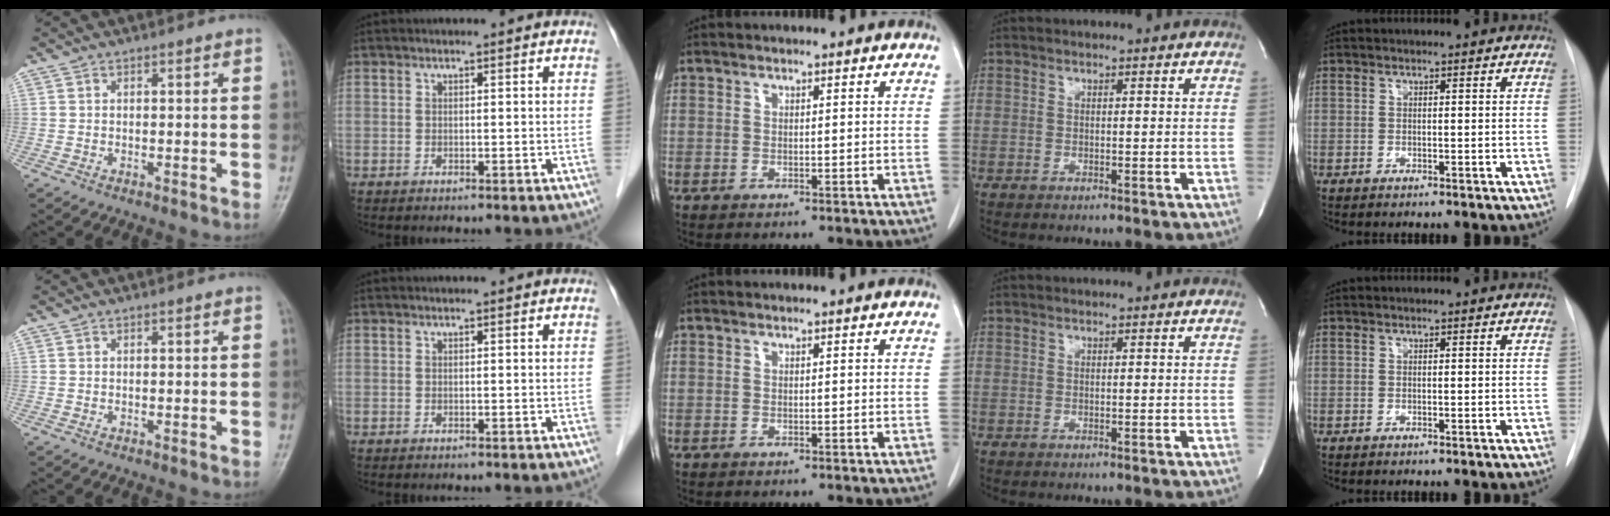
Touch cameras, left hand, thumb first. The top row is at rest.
{}